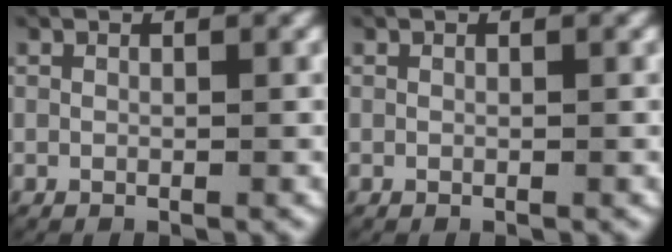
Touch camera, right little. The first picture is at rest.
{"total": 0.0}